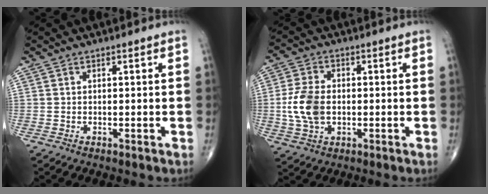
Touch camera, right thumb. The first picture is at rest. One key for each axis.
{"total": 8.8, "fx": -0.7, "fy": 5.7, "fz": 6.6, "tx": -0.135, "ty": 0.004, "tz": -0.015}